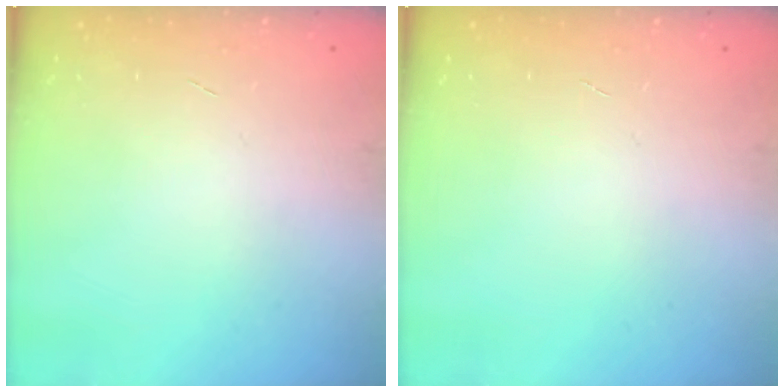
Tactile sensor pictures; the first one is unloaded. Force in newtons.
{"total": 0.0}